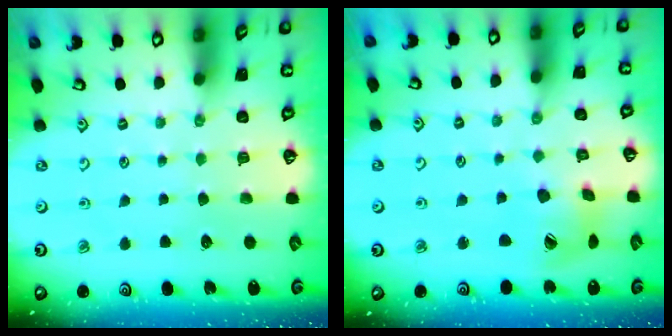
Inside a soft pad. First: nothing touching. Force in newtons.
{"total": 10.6, "press": 10.5, "slide": 1.3}